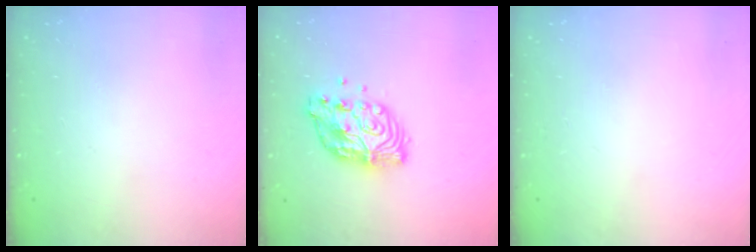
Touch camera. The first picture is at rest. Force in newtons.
{"total": 11.0, "press": 10.9, "slide": 0.9}
{"total": 0.0}